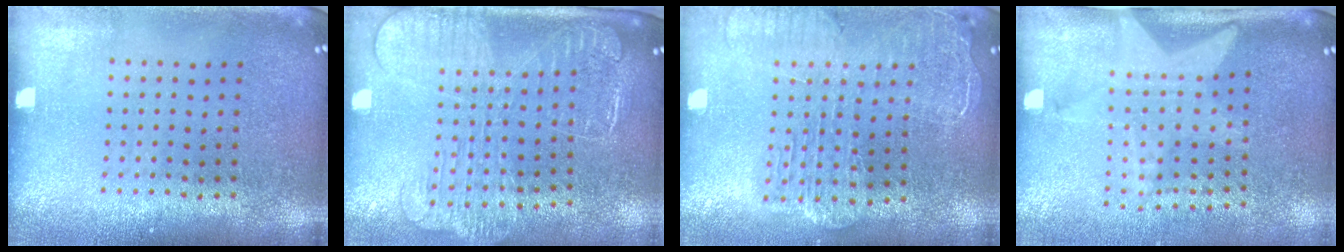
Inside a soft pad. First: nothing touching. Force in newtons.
{"total": 2.5, "press": 1.9, "slide": 1.5}
{"total": 2.3, "press": 2.0, "slide": 1.1}
{"total": 2.0, "press": 1.5, "slide": 1.3}